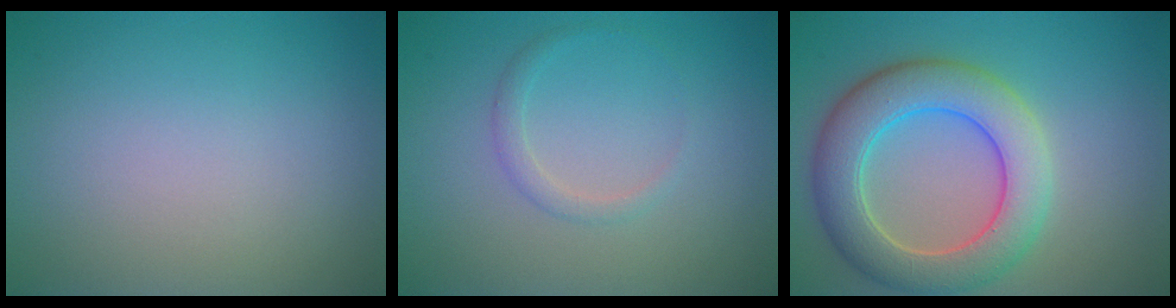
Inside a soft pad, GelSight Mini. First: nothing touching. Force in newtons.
{"total": 1.2, "press": 1.2, "slide": 0.1}
{"total": 7.4, "press": 7.4, "slide": 0.5}